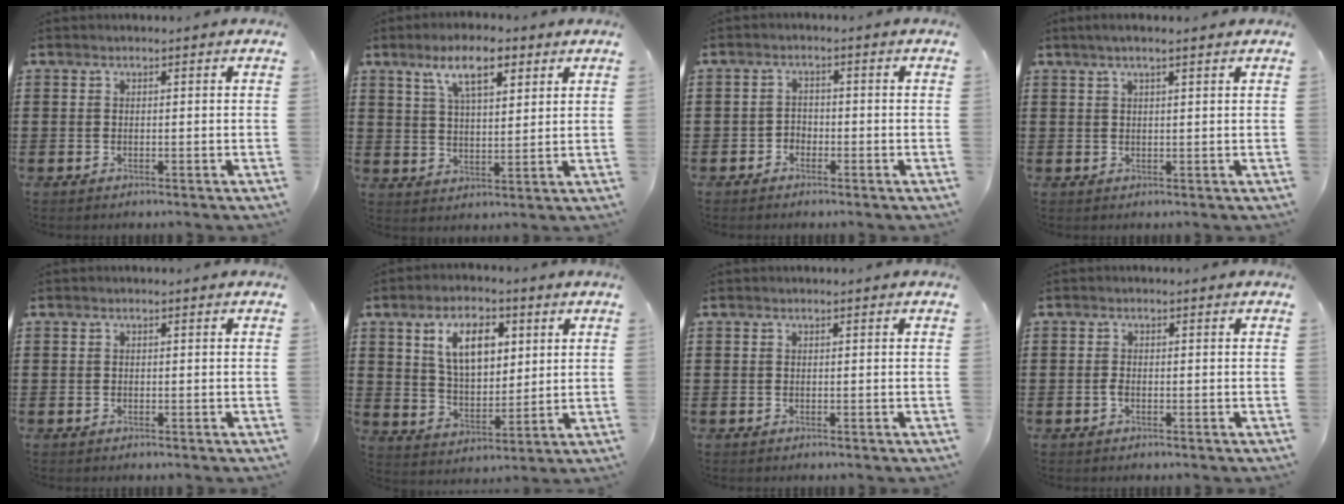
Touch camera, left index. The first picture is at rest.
{"total": 8.6, "force": [5.4, 2.7, 6.1], "torque": [-0.117, -0.001, 0.092]}
{"total": 1.8, "force": [-1.5, 1.0, 0.0], "torque": [-0.009, 0.003, -0.035]}
{"total": 2.3, "force": [1.5, 0.0, 1.8], "torque": [-0.034, 0.002, 0.025]}
{"total": 0.0}
{"total": 9.1, "force": [4.2, 4.9, 6.5], "torque": [-0.130, 0.011, 0.072]}
{"total": 0.0}
{"total": 1.1, "force": [-0.6, 0.5, 0.8], "torque": [-0.026, -0.005, -0.013]}